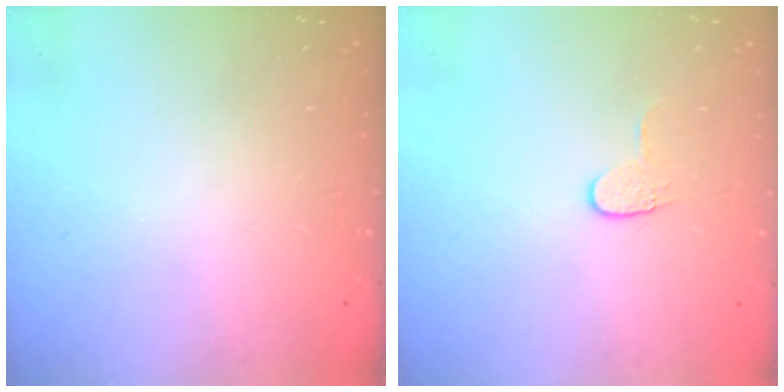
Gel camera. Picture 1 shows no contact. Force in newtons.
{"total": 3.9, "press": 3.9, "slide": 0.4}